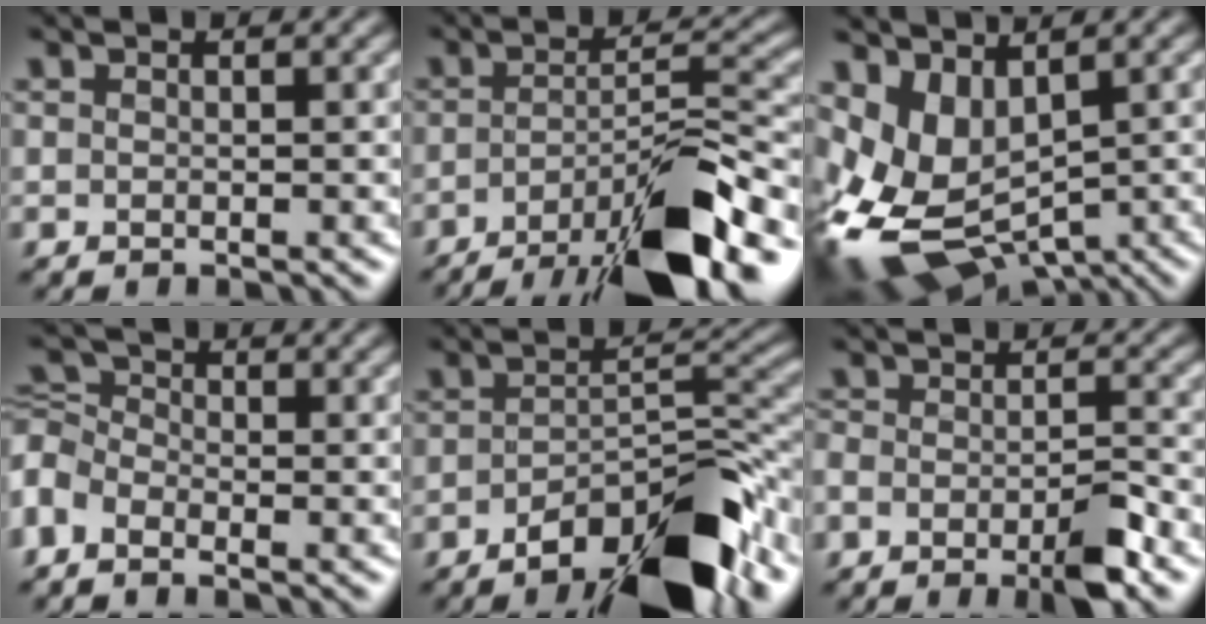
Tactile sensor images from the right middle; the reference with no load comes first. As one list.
[{"total": 11.2, "force": [-7.0, 3.0, 8.2], "torque": [-0.136, 0.011, -0.112]}, {"total": 7.6, "force": [-0.9, 5.1, 5.6], "torque": [-0.123, -0.010, -0.002]}, {"total": 2.7, "force": [-1.5, 1.8, 1.3], "torque": [-0.037, 0.015, -0.042]}, {"total": 9.5, "force": [-6.4, 2.2, 6.7], "torque": [-0.108, 0.016, -0.103]}, {"total": 3.6, "force": [-2.7, 0.5, 2.4], "torque": [-0.046, 0.003, -0.044]}]